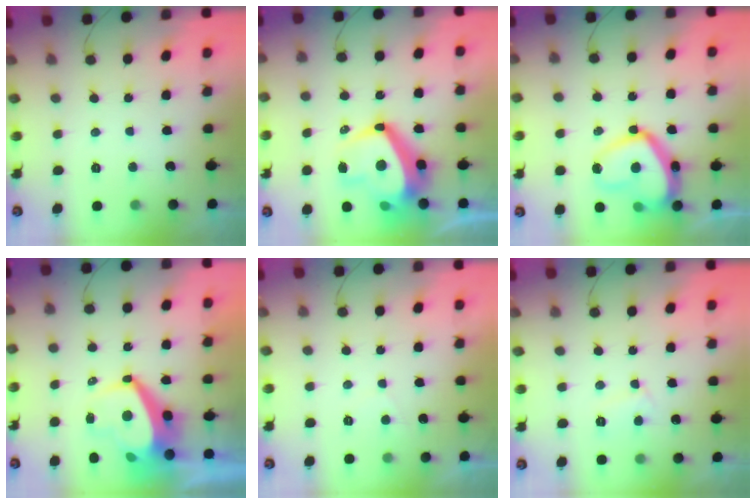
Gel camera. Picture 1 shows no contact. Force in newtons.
{"total": 16.7, "press": 16.5, "slide": 2.9}
{"total": 17.5, "press": 17.4, "slide": 1.6}
{"total": 9.5, "press": 9.4, "slide": 1.1}
{"total": 1.0, "press": 0.8, "slide": 0.6}
{"total": 4.6, "press": 4.6, "slide": 0.6}